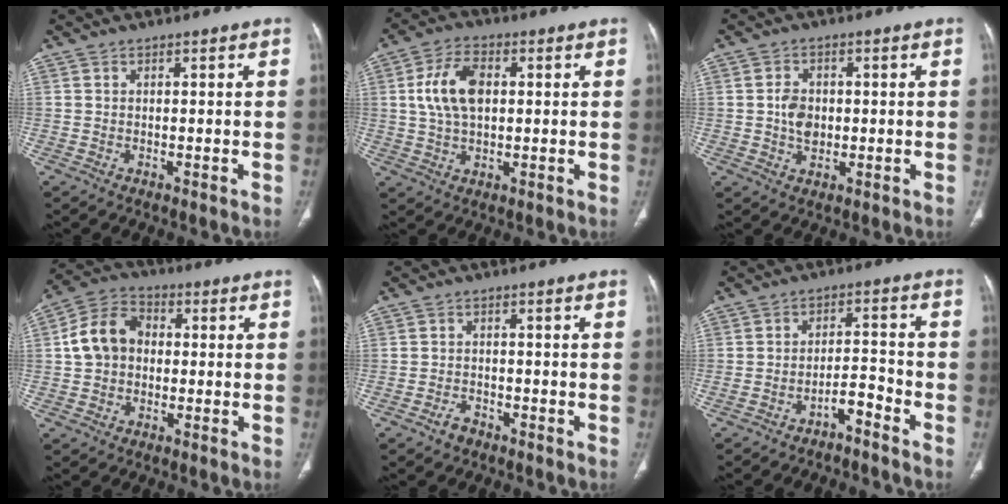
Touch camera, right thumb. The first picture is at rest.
{"total": 9.8, "force": [1.5, 5.8, 7.8], "torque": [-0.147, 0.008, 0.030]}
{"total": 4.8, "force": [-0.1, 3.6, 3.2], "torque": [-0.046, 0.003, -0.001]}
{"total": 10.0, "force": [0.5, 7.9, 6.1], "torque": [-0.101, 0.028, -0.002]}
{"total": 2.5, "force": [-1.7, 1.6, 0.9], "torque": [-0.017, 0.013, -0.026]}
{"total": 4.3, "force": [-3.4, 1.4, 2.3], "torque": [-0.035, 0.045, -0.055]}